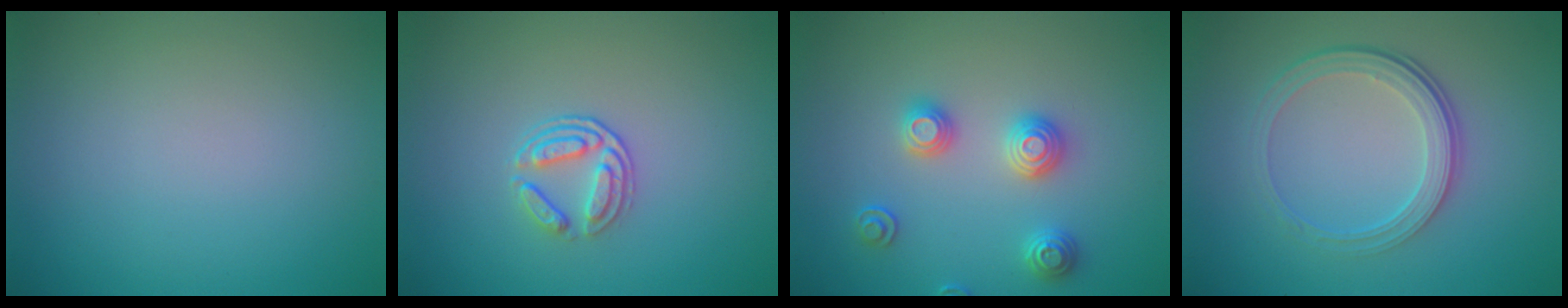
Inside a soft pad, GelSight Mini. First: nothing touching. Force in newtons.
{"total": 2.4, "press": 1.9, "slide": 1.5}
{"total": 2.8, "press": 2.8, "slide": 0.2}
{"total": 4.2, "press": 2.9, "slide": 3.1}